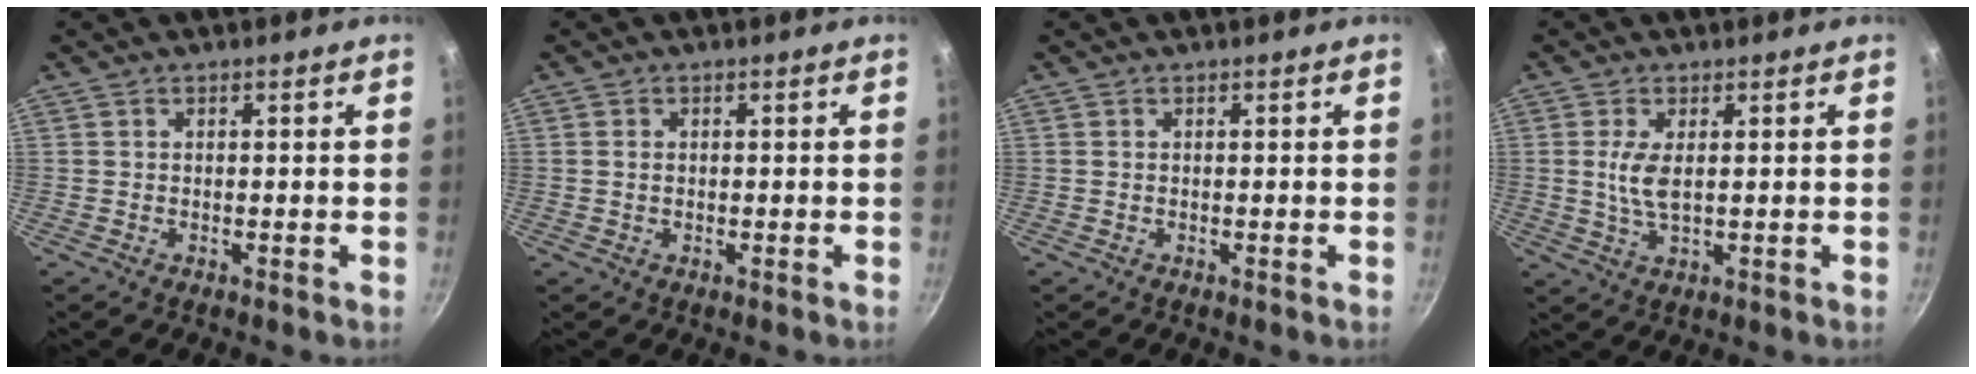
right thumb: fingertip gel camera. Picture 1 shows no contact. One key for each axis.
{"total": 0.9, "fx": 0.0, "fy": 0.8, "fz": 0.6, "tx": -0.009, "ty": 0.002, "tz": 0.001}
{"total": 0.0}
{"total": 4.7, "fx": 0.7, "fy": 1.8, "fz": 4.3, "tx": -0.091, "ty": -0.005, "tz": 0.017}